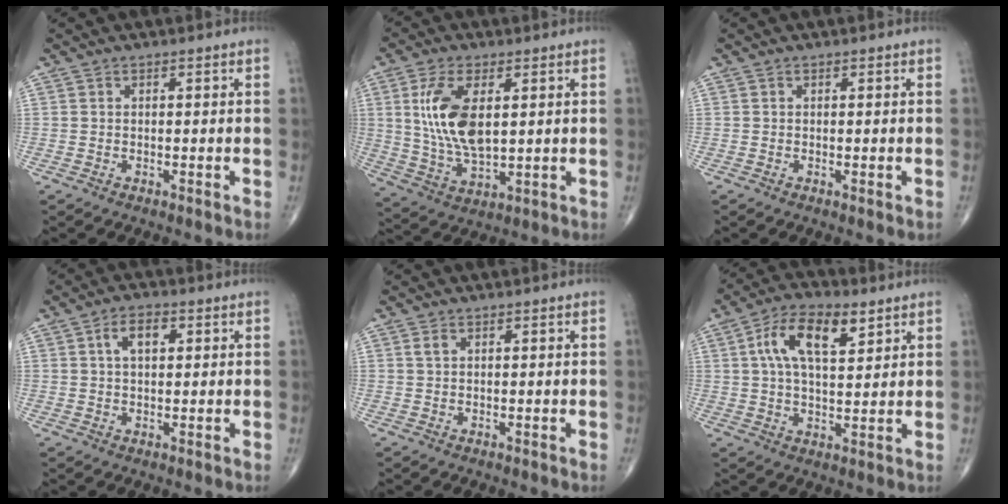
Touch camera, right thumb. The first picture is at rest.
{"total": 12.9, "force": [2.8, 6.2, 10.9], "torque": [-0.216, -0.016, 0.061]}
{"total": 0.6, "force": [-0.1, 0.0, 0.5], "torque": [-0.012, -0.003, -0.001]}
{"total": 5.0, "force": [1.5, 2.8, 3.9], "torque": [-0.062, 0.007, 0.022]}
{"total": 1.2, "force": [0.5, 0.8, 0.8], "torque": [-0.017, 0.004, 0.011]}
{"total": 11.7, "force": [4.7, 5.3, 9.3], "torque": [-0.157, -0.001, 0.080]}